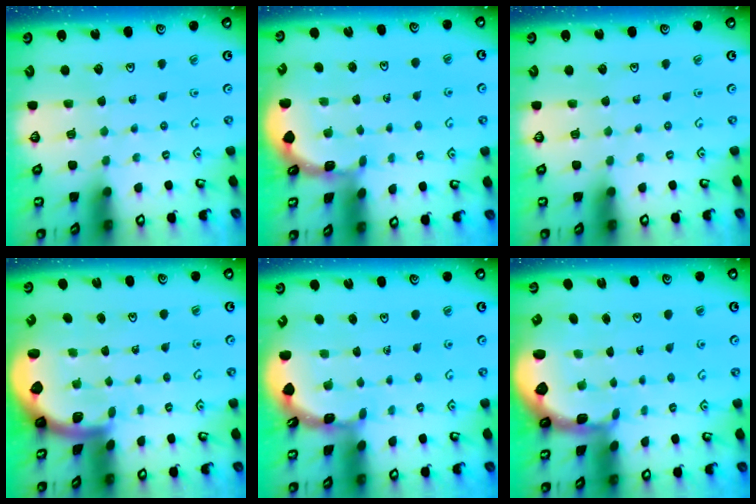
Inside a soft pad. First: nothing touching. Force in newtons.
{"total": 1.2, "press": 1.2, "slide": 0.1}
{"total": 0.0}
{"total": 1.9, "press": 1.9, "slide": 0.3}
{"total": 1.9, "press": 1.9, "slide": 0.0}
{"total": 2.3, "press": 1.5, "slide": 1.8}